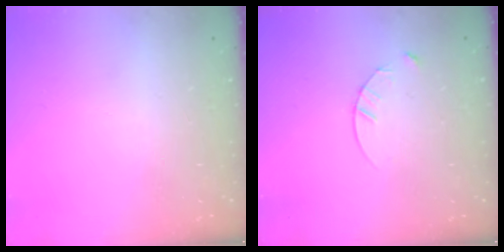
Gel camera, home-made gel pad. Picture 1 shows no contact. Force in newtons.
{"total": 4.1, "press": 4.1, "slide": 0.5}